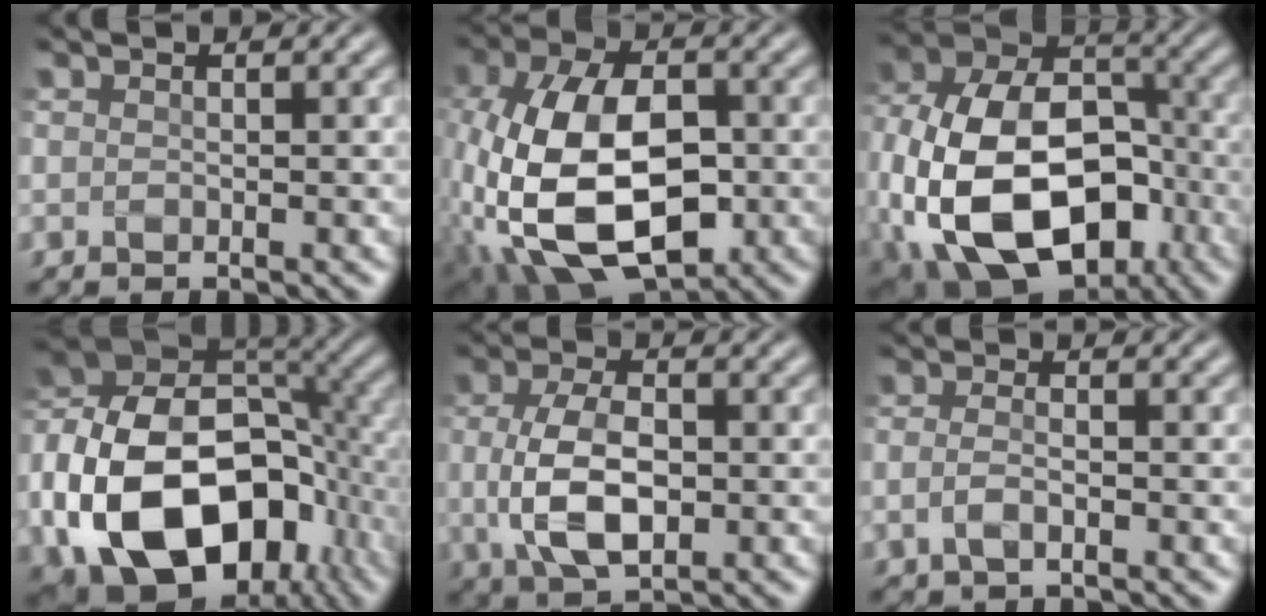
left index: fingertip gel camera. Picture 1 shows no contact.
{"total": 13.9, "force": [-3.0, 8.4, 10.7], "torque": [-0.241, -0.014, -0.054]}
{"total": 18.7, "force": [-4.3, 13.1, 12.6], "torque": [-0.240, -0.036, -0.040]}
{"total": 17.2, "force": [-5.1, 11.6, 11.6], "torque": [-0.226, -0.008, -0.091]}
{"total": 6.0, "force": [-0.2, 3.3, 5.0], "torque": [-0.110, -0.004, -0.003]}
{"total": 1.4, "force": [-0.3, 0.5, 1.2], "torque": [-0.025, 0.005, -0.012]}